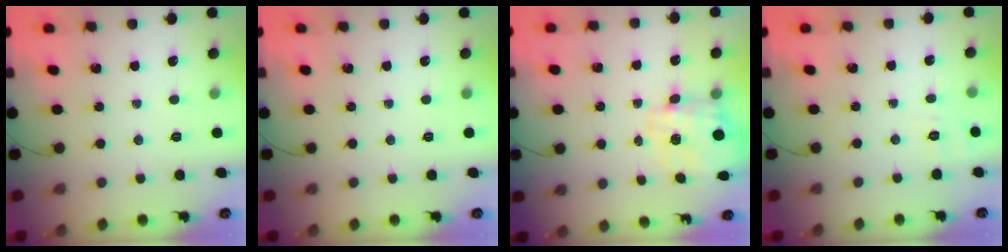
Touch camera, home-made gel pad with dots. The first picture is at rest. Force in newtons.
{"total": 0.0}
{"total": 3.5, "press": 3.3, "slide": 1.1}
{"total": 2.9, "press": 2.2, "slide": 1.9}